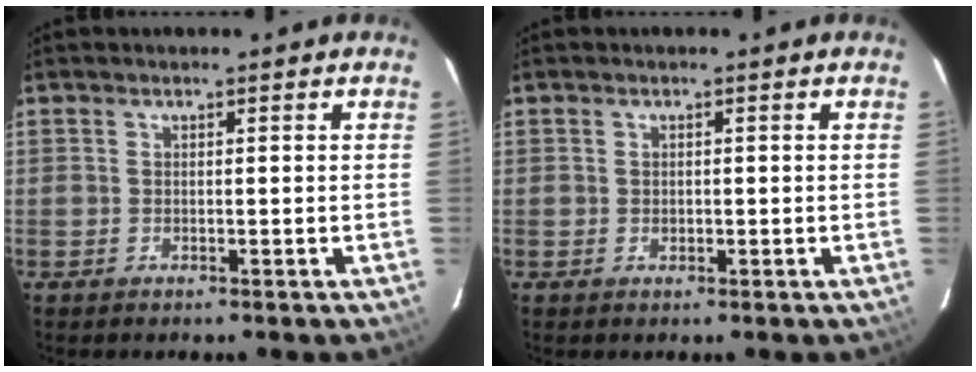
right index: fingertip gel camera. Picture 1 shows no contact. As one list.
[{"total": 0.7, "force": [-0.1, 0.7, 0.2], "torque": [-0.001, 0.001, -0.001]}]